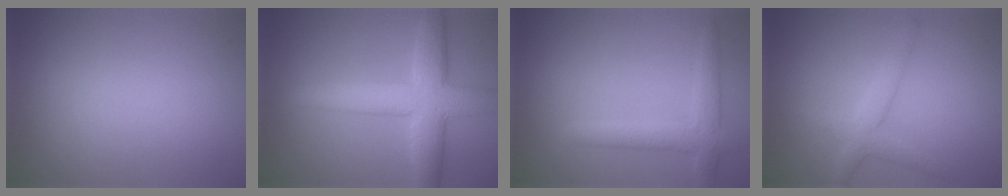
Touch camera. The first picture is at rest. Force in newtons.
{"total": 6.8, "press": 6.8, "slide": 0.3}
{"total": 3.0, "press": 3.0, "slide": 0.2}
{"total": 2.8, "press": 2.7, "slide": 0.3}